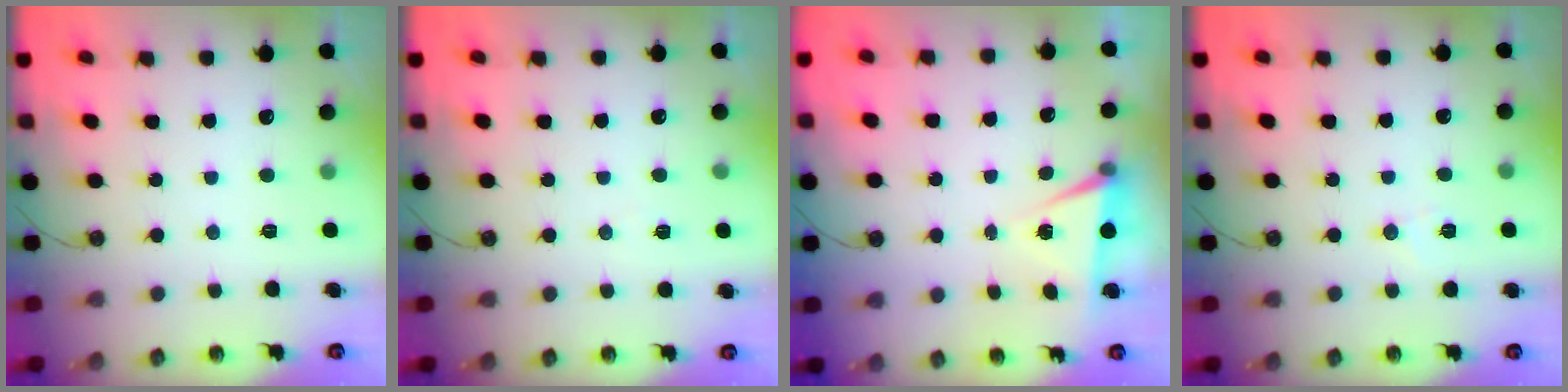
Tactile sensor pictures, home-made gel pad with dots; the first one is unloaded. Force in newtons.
{"total": 4.2, "press": 3.7, "slide": 1.9}
{"total": 4.9, "press": 2.2, "slide": 4.4}
{"total": 4.8, "press": 4.7, "slide": 1.0}